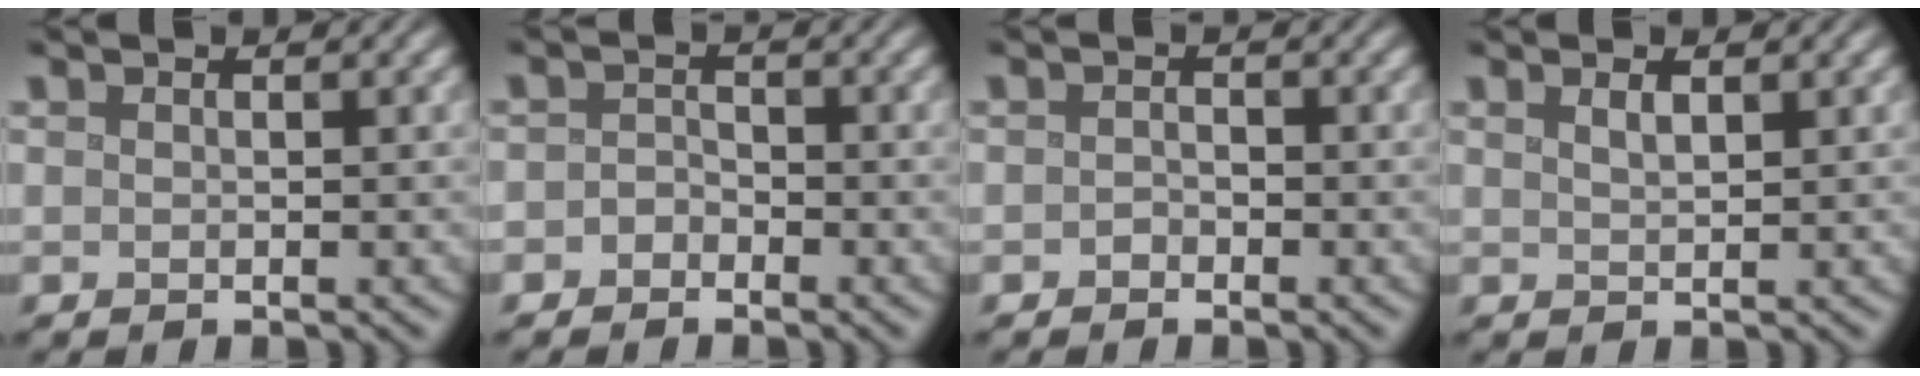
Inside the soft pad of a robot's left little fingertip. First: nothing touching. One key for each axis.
{"total": 1.5, "fx": -1.1, "fy": 1.0, "fz": 0.2, "tx": -0.003, "ty": 0.006, "tz": -0.025}
{"total": 0.9, "fx": -0.7, "fy": 0.5, "fz": 0.2, "tx": -0.006, "ty": 0.000, "tz": -0.013}
{"total": 1.2, "fx": 0.8, "fy": 0.3, "fz": 0.8, "tx": -0.018, "ty": 0.002, "tz": 0.019}